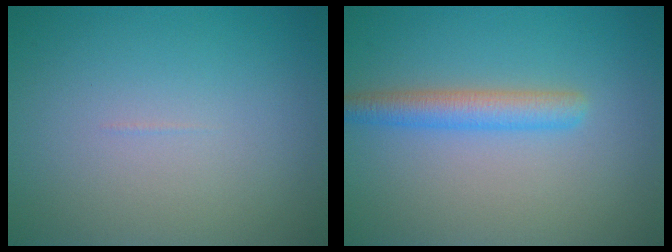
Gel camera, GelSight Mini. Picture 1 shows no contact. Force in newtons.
{"total": 3.0, "press": 3.0, "slide": 0.1}